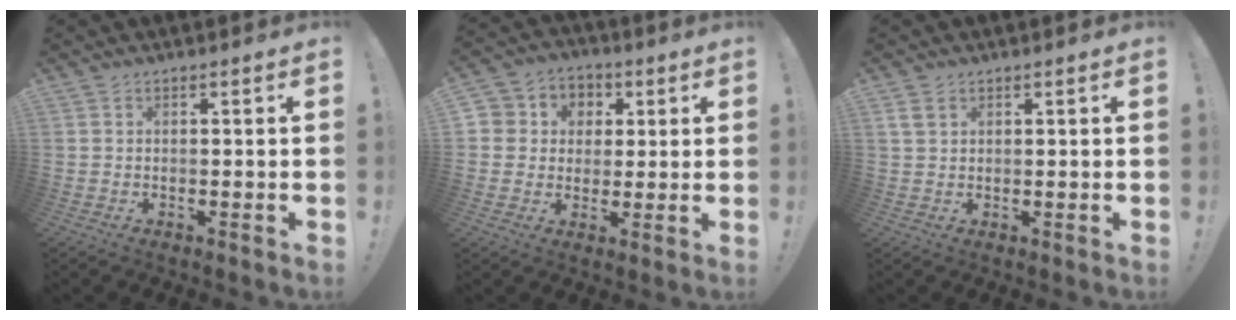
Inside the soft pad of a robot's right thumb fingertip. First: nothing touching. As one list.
[{"total": 7.4, "force": [0.4, 7.2, 1.7], "torque": [-0.026, 0.006, 0.016]}, {"total": 2.8, "force": [1.6, 1.7, 1.6], "torque": [-0.028, -0.002, 0.031]}]